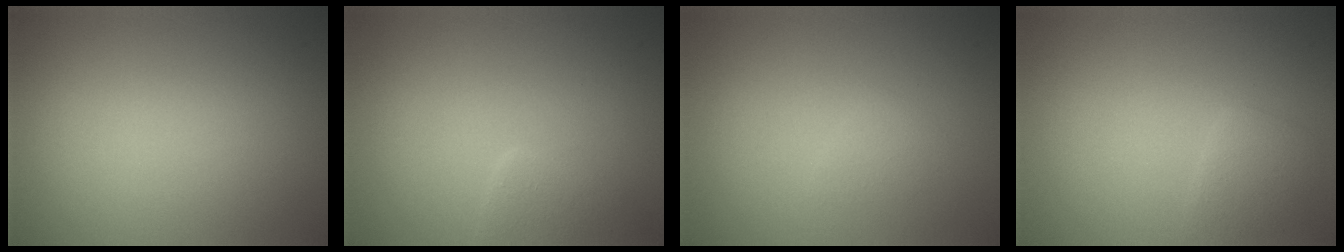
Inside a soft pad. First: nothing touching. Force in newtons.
{"total": 1.8, "press": 1.8, "slide": 0.1}
{"total": 0.8, "press": 0.8, "slide": 0.1}
{"total": 1.7, "press": 1.7, "slide": 0.1}